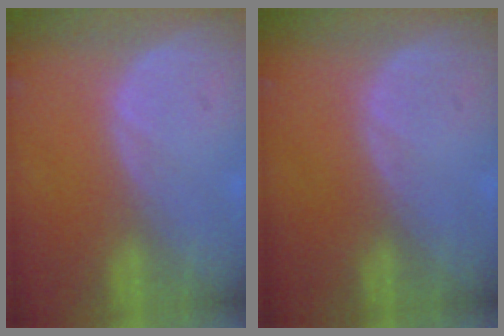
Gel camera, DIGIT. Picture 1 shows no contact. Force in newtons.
{"total": 0.0}